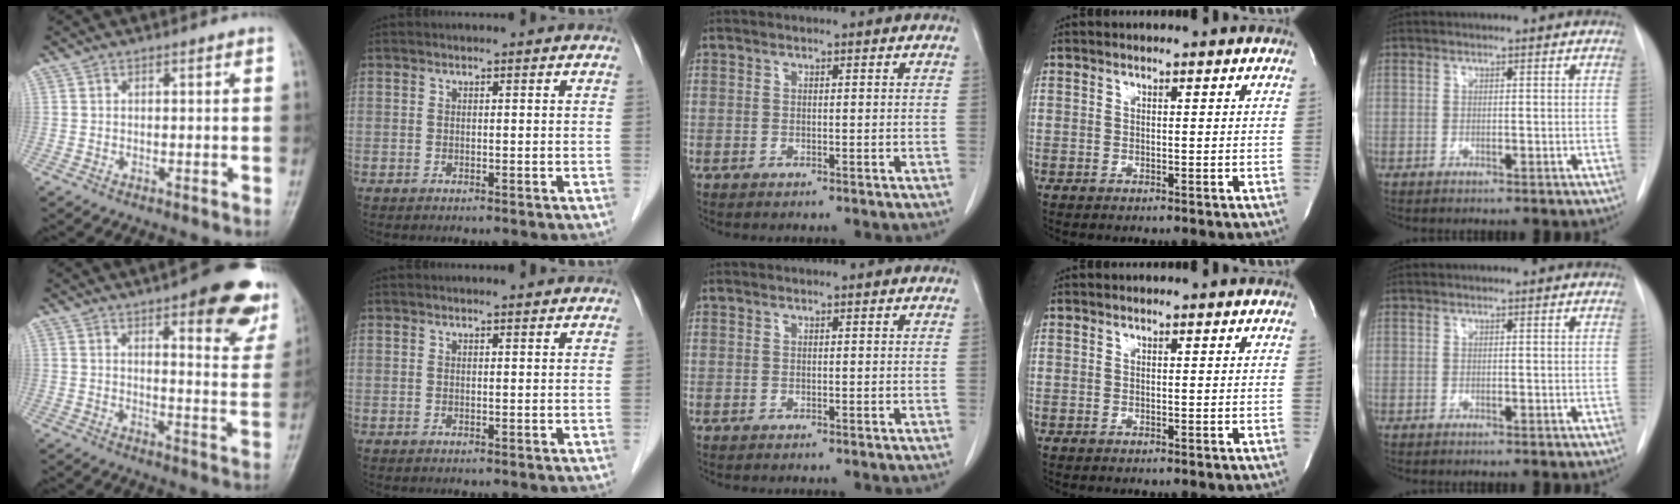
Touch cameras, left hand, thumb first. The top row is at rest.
{"thumb": {"total": 17.5, "force": [10.5, 5.8, 12.7], "torque": [-0.113, -0.048, 0.120]}, "index": {"total": 0.9, "force": [0.8, -0.1, 0.2], "torque": [-0.008, 0.002, 0.013]}}